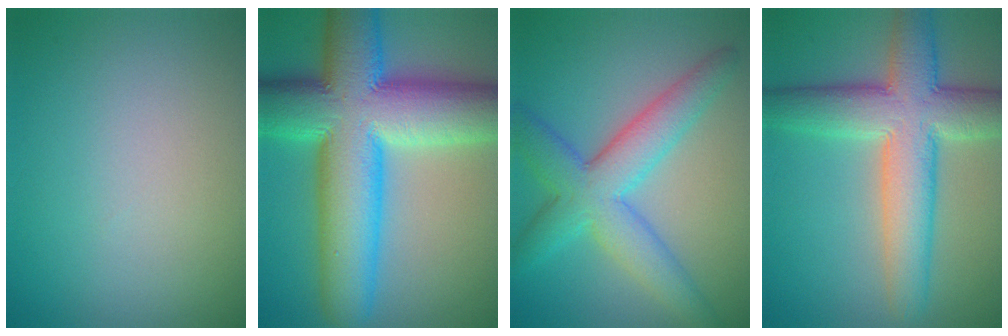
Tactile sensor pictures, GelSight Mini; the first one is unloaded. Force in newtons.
{"total": 15.0, "press": 14.9, "slide": 0.3}
{"total": 6.3, "press": 6.3, "slide": 0.1}
{"total": 8.6, "press": 8.6, "slide": 0.5}